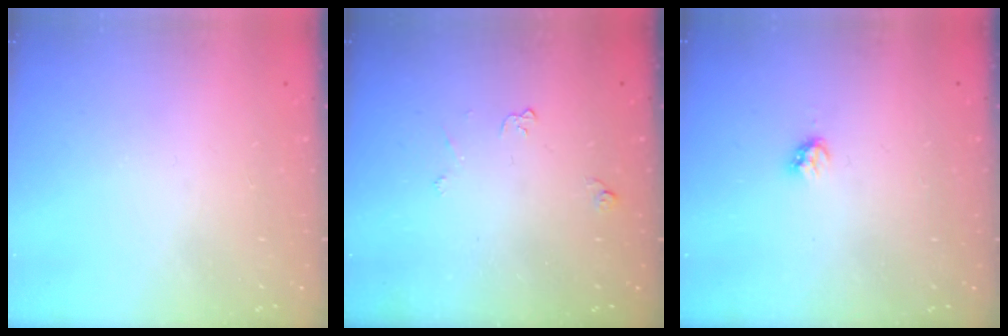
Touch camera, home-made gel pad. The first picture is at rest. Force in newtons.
{"total": 3.4, "press": 3.4, "slide": 0.6}
{"total": 2.8, "press": 2.8, "slide": 0.2}